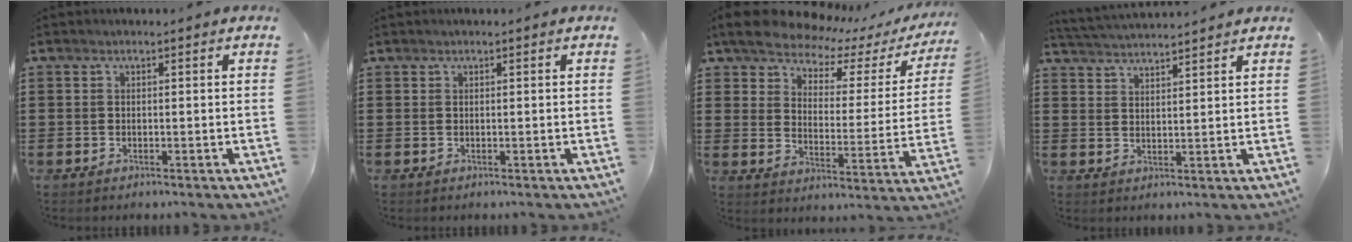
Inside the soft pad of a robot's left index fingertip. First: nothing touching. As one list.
[{"total": 0.0}, {"total": 6.3, "force": [6.0, 1.3, 1.5], "torque": [-0.065, -0.040, 0.102]}, {"total": 3.1, "force": [3.1, -0.5, 0.0], "torque": [-0.011, -0.014, 0.055]}]